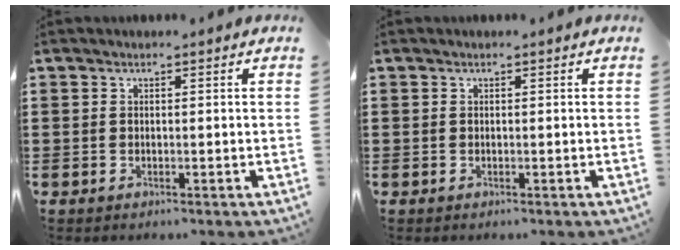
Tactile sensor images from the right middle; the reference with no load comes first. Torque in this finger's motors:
{"motor_torque": [-2.14, 0.00, 0.03, -0.01]}